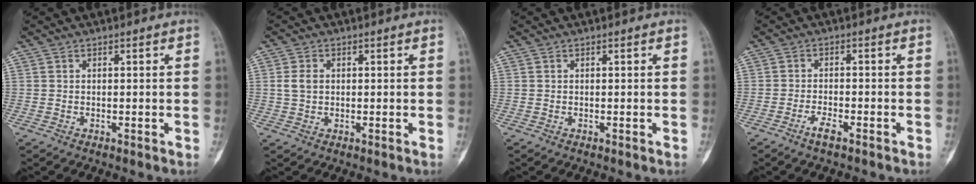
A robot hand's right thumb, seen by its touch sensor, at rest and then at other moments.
{"total": 3.2, "force": [0.4, 2.4, 2.0], "torque": [-0.034, 0.004, 0.006]}
{"total": 0.0}
{"total": 2.9, "force": [-2.0, 1.0, 1.9], "torque": [-0.035, 0.011, -0.040]}